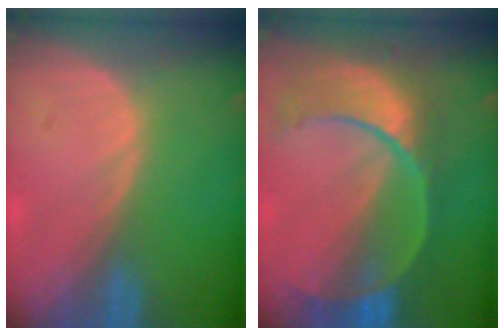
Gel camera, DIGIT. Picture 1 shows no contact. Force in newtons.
{"total": 10.8, "press": 9.3, "slide": 5.6}